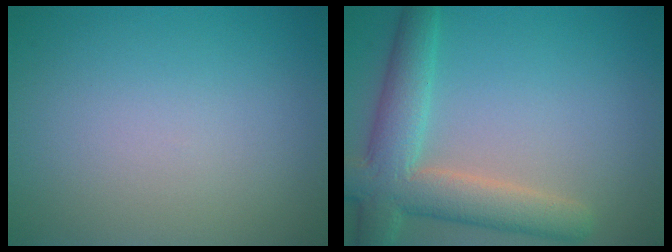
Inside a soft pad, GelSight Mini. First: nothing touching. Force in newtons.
{"total": 6.6, "press": 6.6, "slide": 0.4}